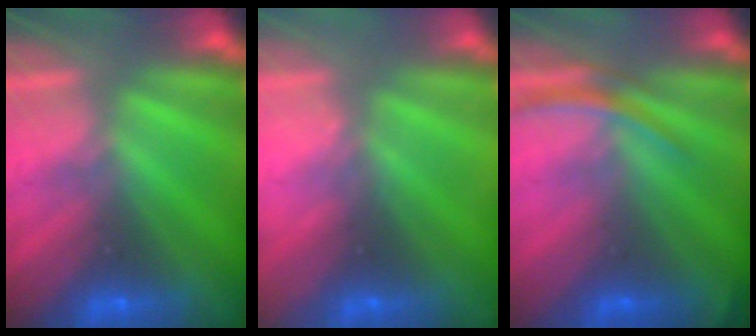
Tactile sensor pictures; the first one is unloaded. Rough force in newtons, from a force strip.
{"total": 2.3}
{"total": 2.8}